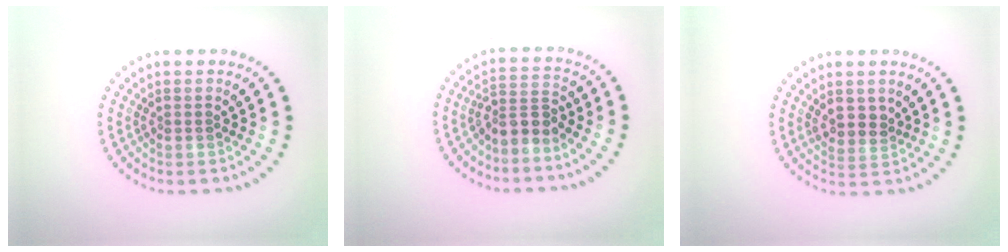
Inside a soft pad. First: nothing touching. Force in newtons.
{"total": 2.6, "press": 1.9, "slide": 1.8}
{"total": 2.2, "press": 2.0, "slide": 0.9}